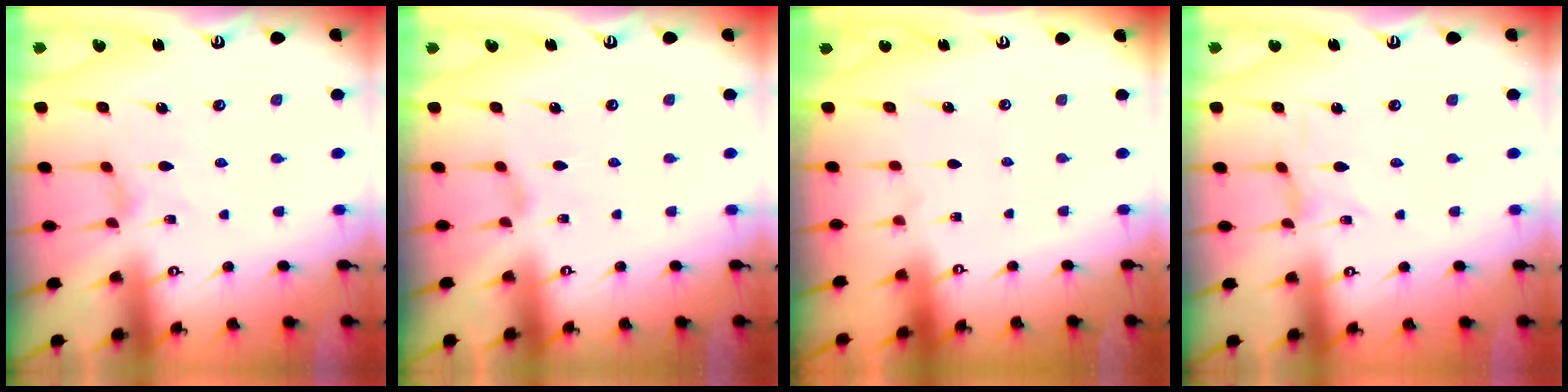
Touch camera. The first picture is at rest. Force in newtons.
{"total": 0.8, "press": 0.7, "slide": 0.3}
{"total": 0.0}
{"total": 0.0}